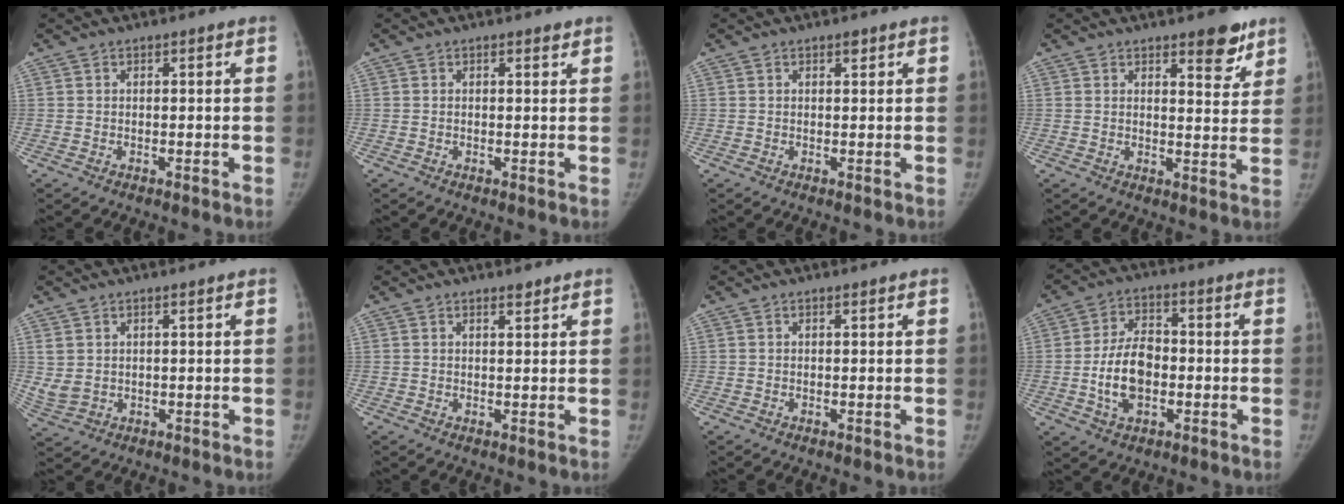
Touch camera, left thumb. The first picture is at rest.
{"total": 0.7, "force": [0.5, 0.3, 0.4], "torque": [-0.001, -0.002, 0.007]}
{"total": 0.9, "force": [0.6, 0.4, 0.6], "torque": [-0.004, -0.003, 0.008]}
{"total": 6.4, "force": [4.4, 2.3, 4.1], "torque": [-0.022, -0.028, 0.054]}
{"total": 4.0, "force": [1.3, 2.9, 2.5], "torque": [-0.051, -0.010, 0.038]}
{"total": 1.5, "force": [1.2, 0.4, 0.7], "torque": [-0.005, -0.009, 0.019]}
{"total": 0.0}
{"total": 10.2, "force": [-1.9, 6.3, 7.8], "torque": [-0.127, 0.015, -0.034]}